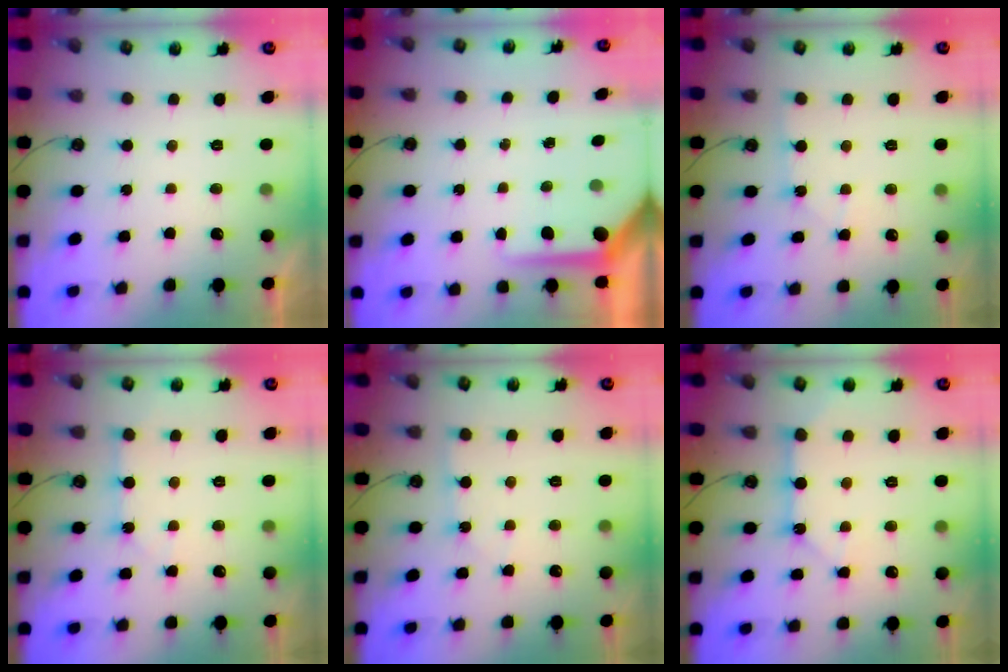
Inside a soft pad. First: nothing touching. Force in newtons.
{"total": 8.1, "press": 8.1, "slide": 0.9}
{"total": 3.5, "press": 3.5, "slide": 0.6}
{"total": 3.3, "press": 3.3, "slide": 0.3}
{"total": 2.4, "press": 2.3, "slide": 0.4}
{"total": 7.0, "press": 7.0, "slide": 0.7}